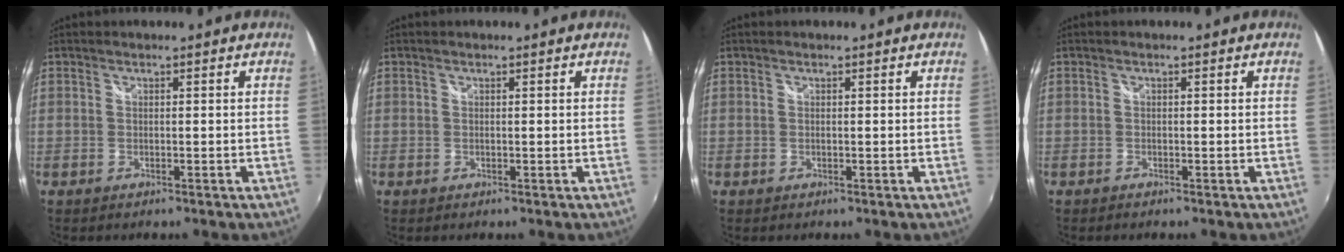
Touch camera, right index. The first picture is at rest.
{"total": 0.0}
{"total": 0.0}
{"total": 0.5, "force": [-0.5, 0.1, 0.0], "torque": [-0.002, -0.004, -0.012]}